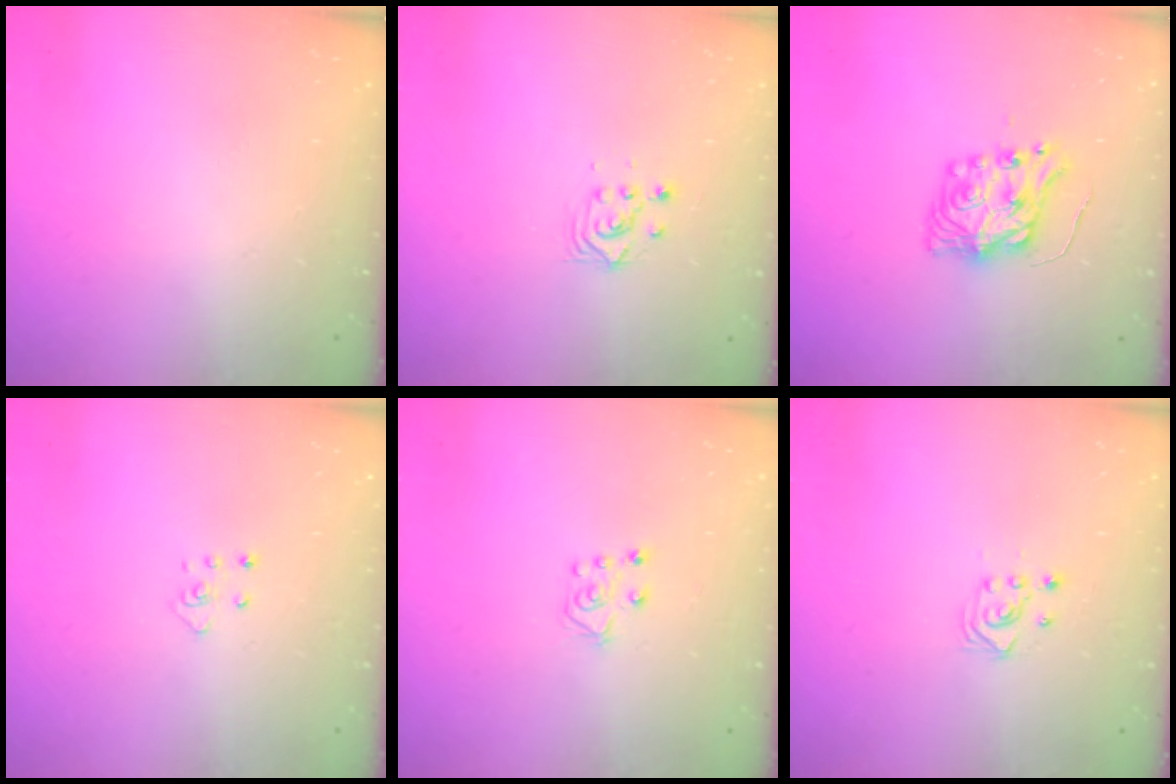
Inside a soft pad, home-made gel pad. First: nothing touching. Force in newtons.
{"total": 2.8, "press": 2.8, "slide": 0.2}
{"total": 8.1, "press": 8.0, "slide": 0.7}
{"total": 3.3, "press": 3.3, "slide": 0.3}
{"total": 6.8, "press": 6.8, "slide": 0.4}
{"total": 2.9, "press": 2.9, "slide": 0.3}